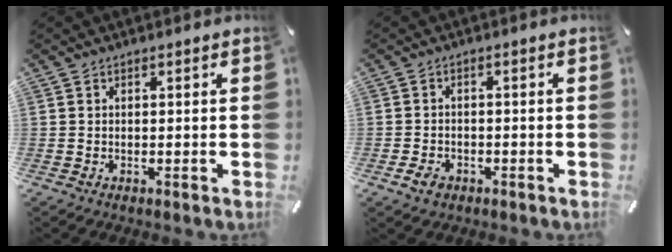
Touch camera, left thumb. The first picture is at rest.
{"total": 3.0, "force": [-1.8, 2.1, 1.2], "torque": [-0.025, 0.008, -0.035]}